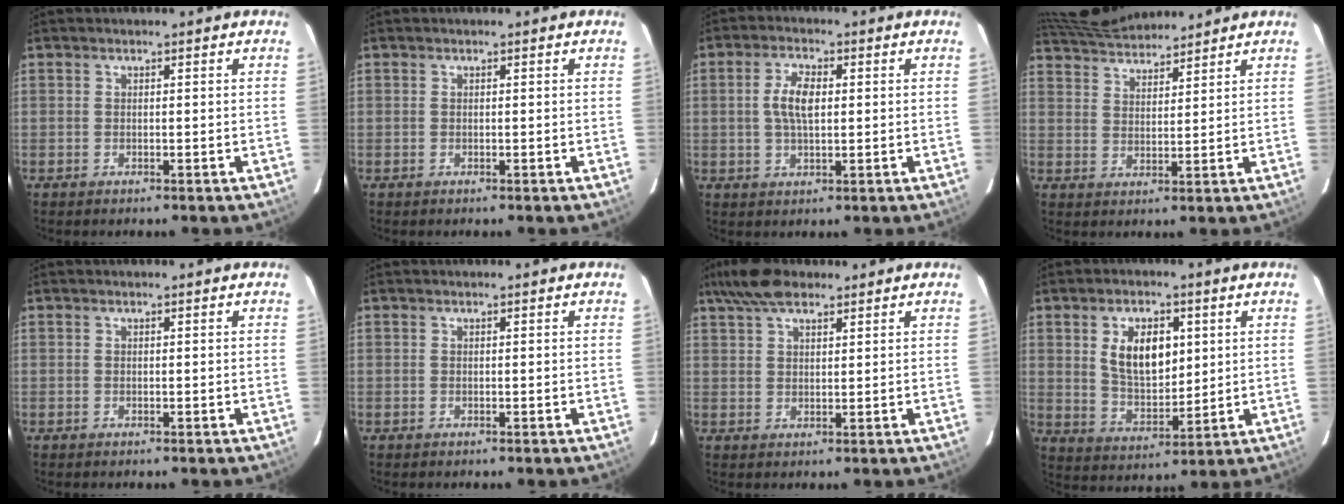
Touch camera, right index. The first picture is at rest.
{"total": 0.0}
{"total": 5.6, "force": [0.7, 2.4, 5.0], "torque": [-0.095, 0.007, 0.014]}
{"total": 11.0, "force": [10.6, 1.4, 2.7], "torque": [-0.053, 0.022, 0.173]}
{"total": 0.0}
{"total": 0.0}
{"total": 6.9, "force": [5.4, 2.4, 3.6], "torque": [-0.072, 0.022, 0.098]}
{"total": 9.3, "force": [3.2, 4.9, 7.2], "torque": [-0.131, 0.002, 0.071]}